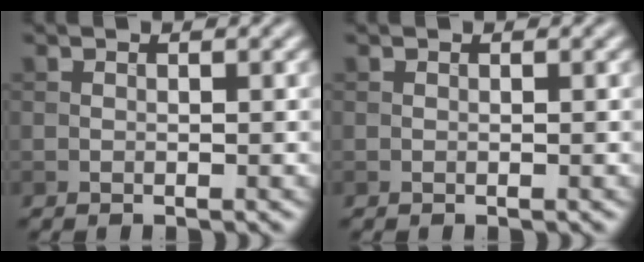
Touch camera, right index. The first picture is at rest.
{"total": 0.0}